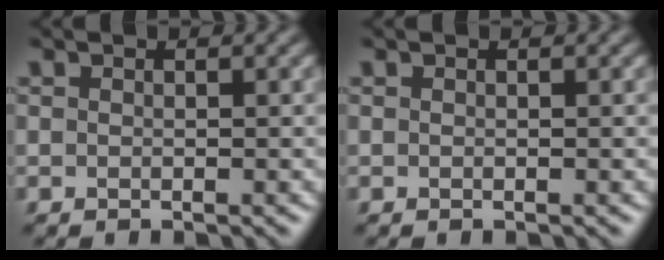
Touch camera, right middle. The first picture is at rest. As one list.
[{"total": 0.0}]